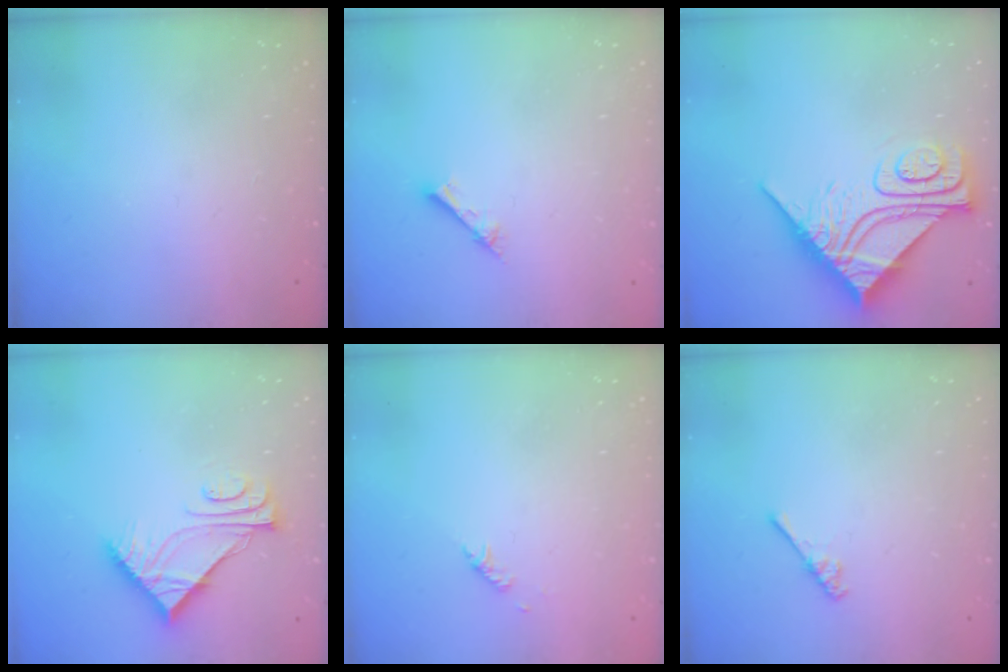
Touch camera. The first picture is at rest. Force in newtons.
{"total": 1.5, "press": 1.5, "slide": 0.1}
{"total": 14.7, "press": 14.7, "slide": 1.2}
{"total": 8.7, "press": 8.7, "slide": 0.1}
{"total": 2.8, "press": 2.7, "slide": 0.6}
{"total": 2.6, "press": 2.6, "slide": 0.3}